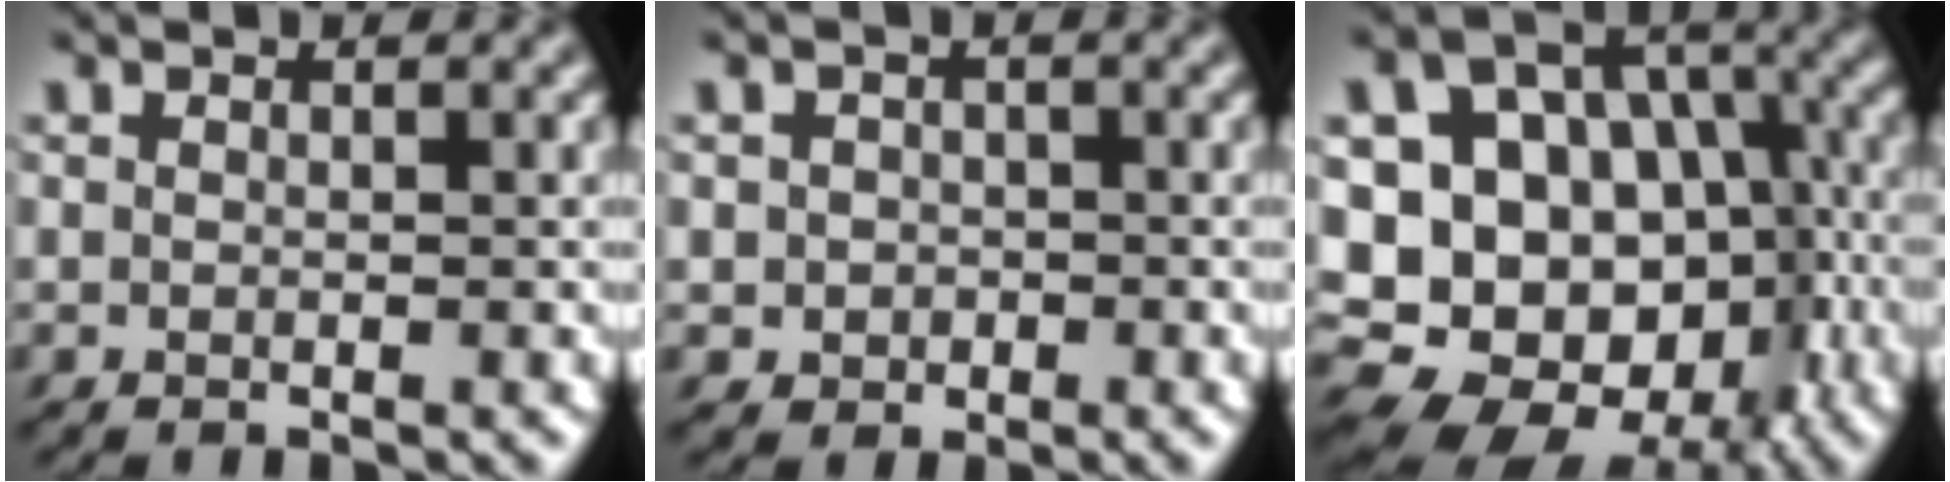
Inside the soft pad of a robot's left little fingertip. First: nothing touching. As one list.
[{"total": 1.7, "force": [-0.3, 1.6, 0.4], "torque": [0.007, -0.003, -0.004]}, {"total": 17.3, "force": [-2.9, 14.1, 9.6], "torque": [-0.176, 0.003, -0.037]}]